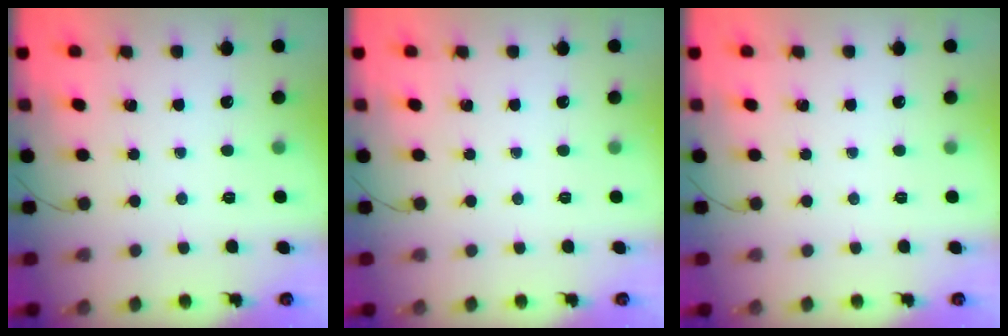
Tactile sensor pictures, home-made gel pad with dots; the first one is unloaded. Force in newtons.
{"total": 0.0}
{"total": 0.0}